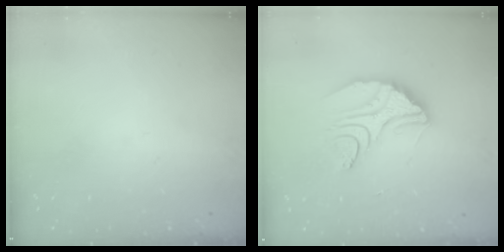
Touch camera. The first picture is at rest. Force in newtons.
{"total": 13.5, "press": 13.4, "slide": 0.9}